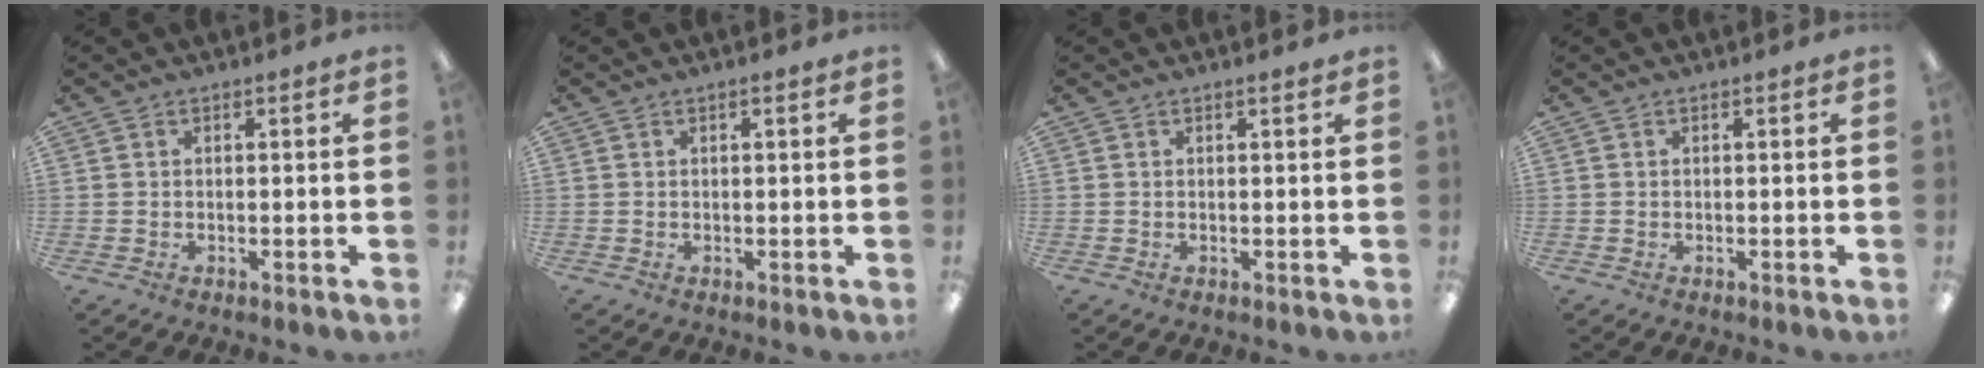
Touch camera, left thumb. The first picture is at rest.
{"total": 0.7, "force": [0.3, 0.0, 0.6], "torque": [-0.011, 0.000, 0.005]}
{"total": 0.6, "force": [0.4, 0.0, 0.4], "torque": [-0.007, 0.001, 0.007]}
{"total": 0.0}